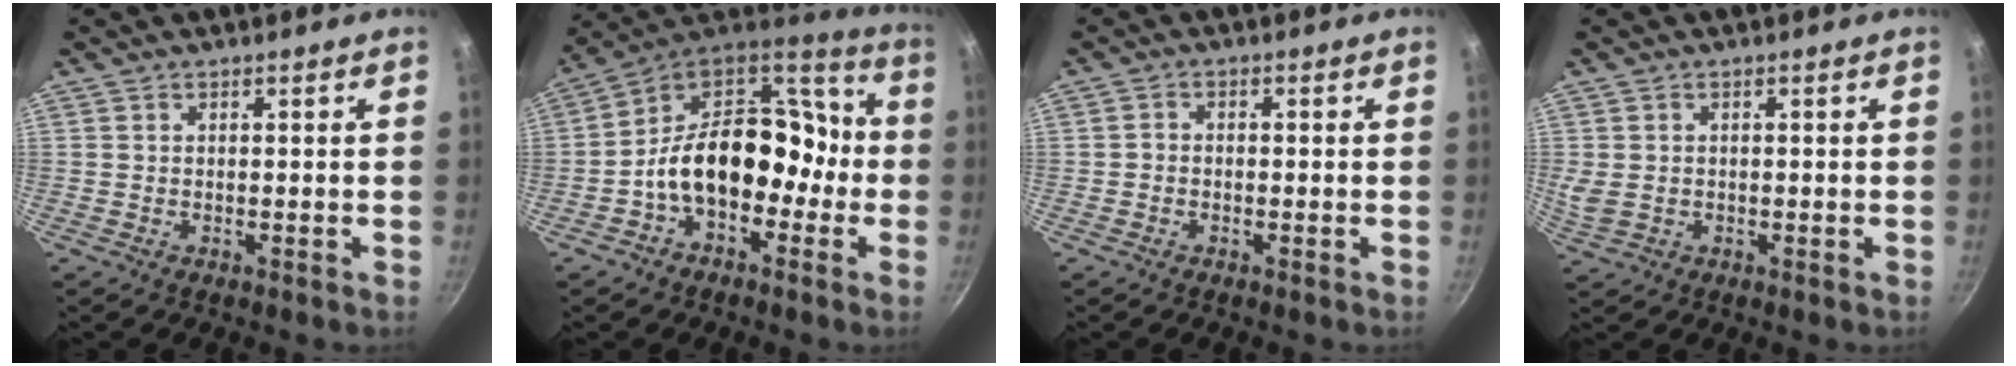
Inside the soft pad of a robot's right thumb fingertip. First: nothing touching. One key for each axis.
{"total": 19.7, "fx": -3.3, "fy": 12.6, "fz": 14.8, "tx": -0.195, "ty": 0.069, "tz": -0.059}
{"total": 1.2, "fx": -0.5, "fy": 1.0, "fz": 0.5, "tx": -0.003, "ty": 0.005, "tz": -0.012}
{"total": 3.3, "fx": -0.1, "fy": 2.6, "fz": 2.0, "tx": -0.049, "ty": 0.003, "tz": 0.003}